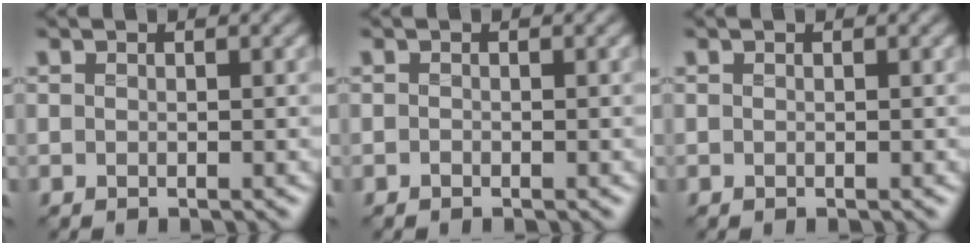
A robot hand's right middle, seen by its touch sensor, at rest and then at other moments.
{"total": 0.0}
{"total": 0.0}